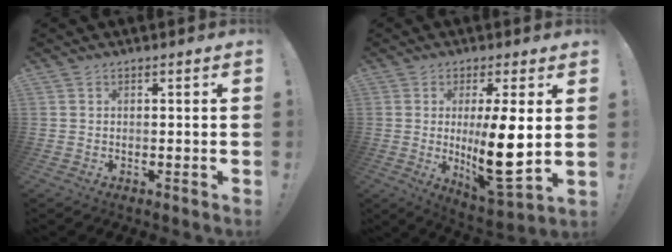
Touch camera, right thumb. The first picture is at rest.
{"total": 14.6, "force": [0.8, 4.2, 14.0], "torque": [-0.212, -0.027, 0.015]}